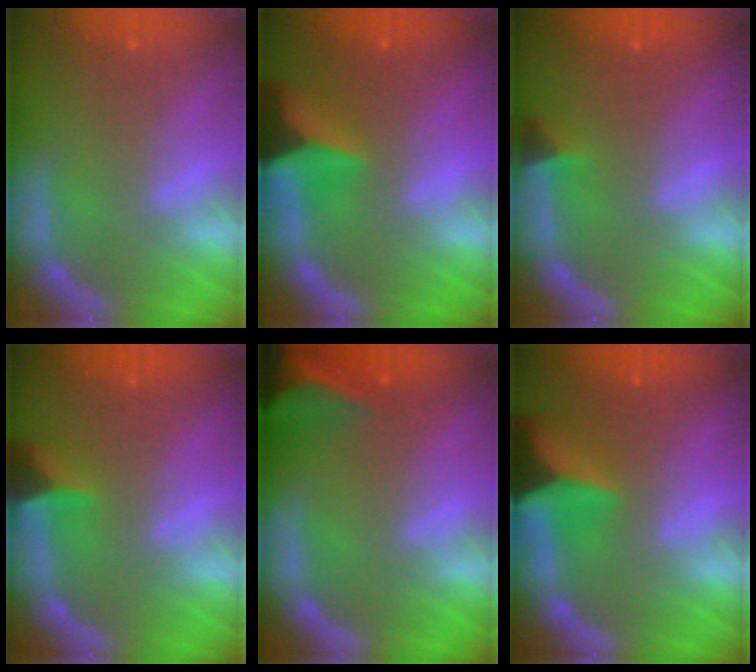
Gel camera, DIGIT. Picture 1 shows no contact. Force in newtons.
{"total": 7.0}
{"total": 1.4}
{"total": 2.9}
{"total": 10.0}
{"total": 7.5}